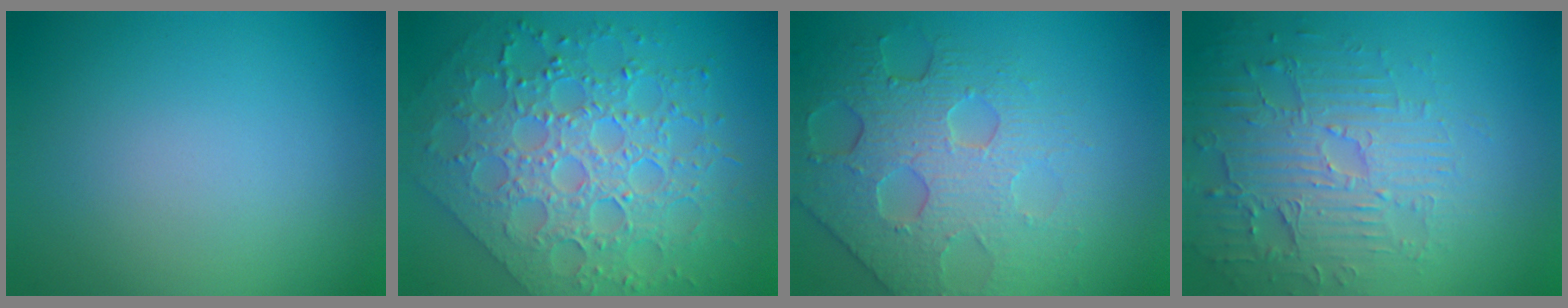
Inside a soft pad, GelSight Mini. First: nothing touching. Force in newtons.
{"total": 7.7, "press": 6.3, "slide": 4.3}
{"total": 6.1, "press": 5.0, "slide": 3.5}
{"total": 4.6, "press": 4.1, "slide": 1.9}